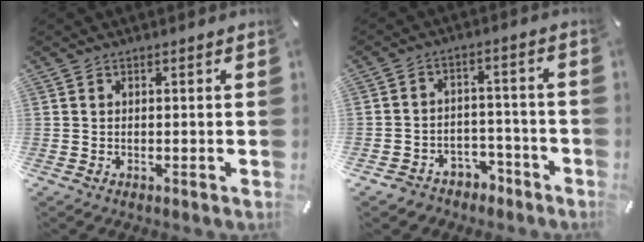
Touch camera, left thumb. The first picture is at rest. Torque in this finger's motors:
{"motor_torque": [0.21, 0.63, -0.22, 0.26, -0.06]}